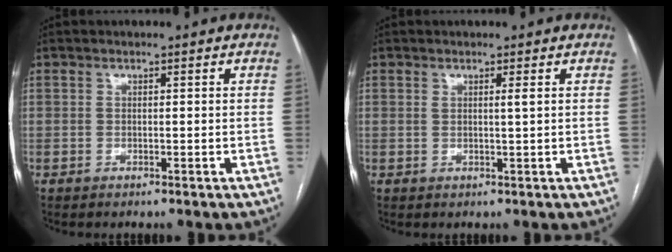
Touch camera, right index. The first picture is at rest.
{"total": 1.0, "force": [0.4, -0.2, 0.9], "torque": [-0.019, -0.002, 0.007]}